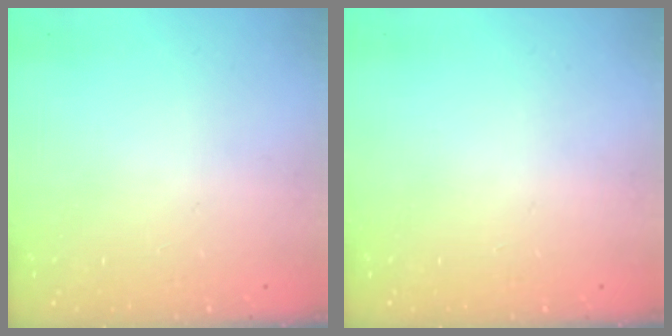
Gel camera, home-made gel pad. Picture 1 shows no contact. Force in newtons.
{"total": 0.0}